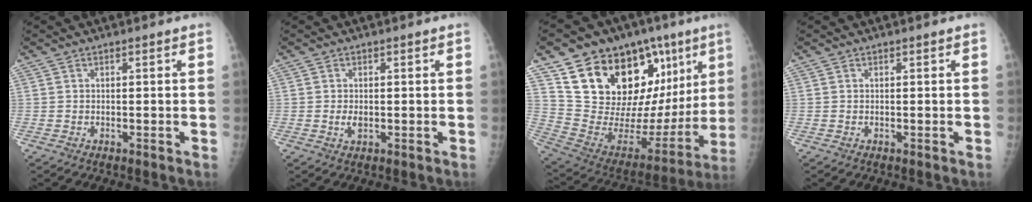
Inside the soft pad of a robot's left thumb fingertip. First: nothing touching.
{"total": 1.7, "force": [-0.1, 1.1, 1.3], "torque": [-0.022, -0.002, -0.001]}
{"total": 29.6, "force": [13.0, 14.8, 22.1], "torque": [-0.297, -0.019, 0.232]}
{"total": 0.0}